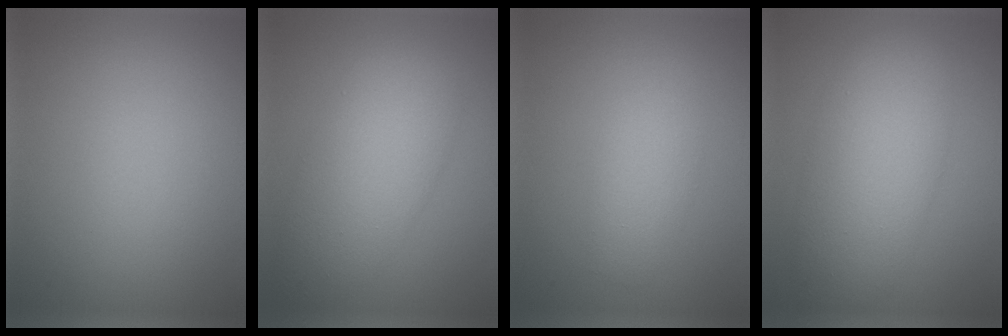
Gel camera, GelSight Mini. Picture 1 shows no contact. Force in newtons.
{"total": 6.8, "press": 6.8, "slide": 0.1}
{"total": 2.7, "press": 2.7, "slide": 0.2}
{"total": 7.1, "press": 7.1, "slide": 0.0}